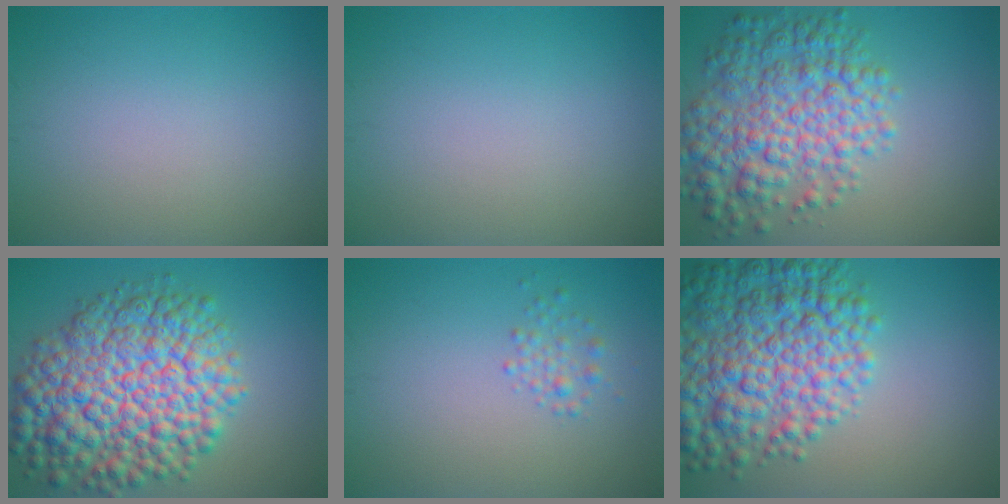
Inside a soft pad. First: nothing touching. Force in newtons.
{"total": 0.0}
{"total": 7.9, "press": 7.9, "slide": 0.2}
{"total": 12.8, "press": 12.8, "slide": 0.4}
{"total": 1.4, "press": 1.4, "slide": 0.1}
{"total": 9.9, "press": 9.9, "slide": 0.3}